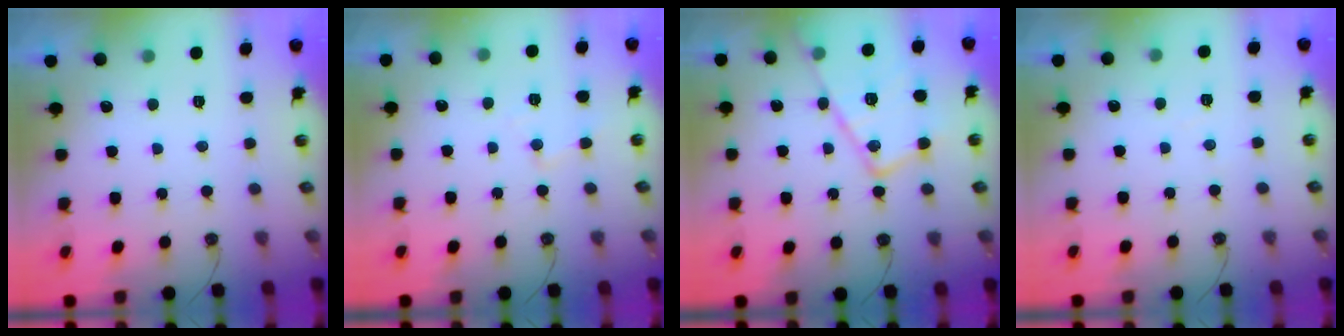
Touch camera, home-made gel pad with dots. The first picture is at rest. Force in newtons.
{"total": 5.8, "press": 5.7, "slide": 0.5}
{"total": 19.8, "press": 19.7, "slide": 1.8}
{"total": 2.9, "press": 2.9, "slide": 0.5}